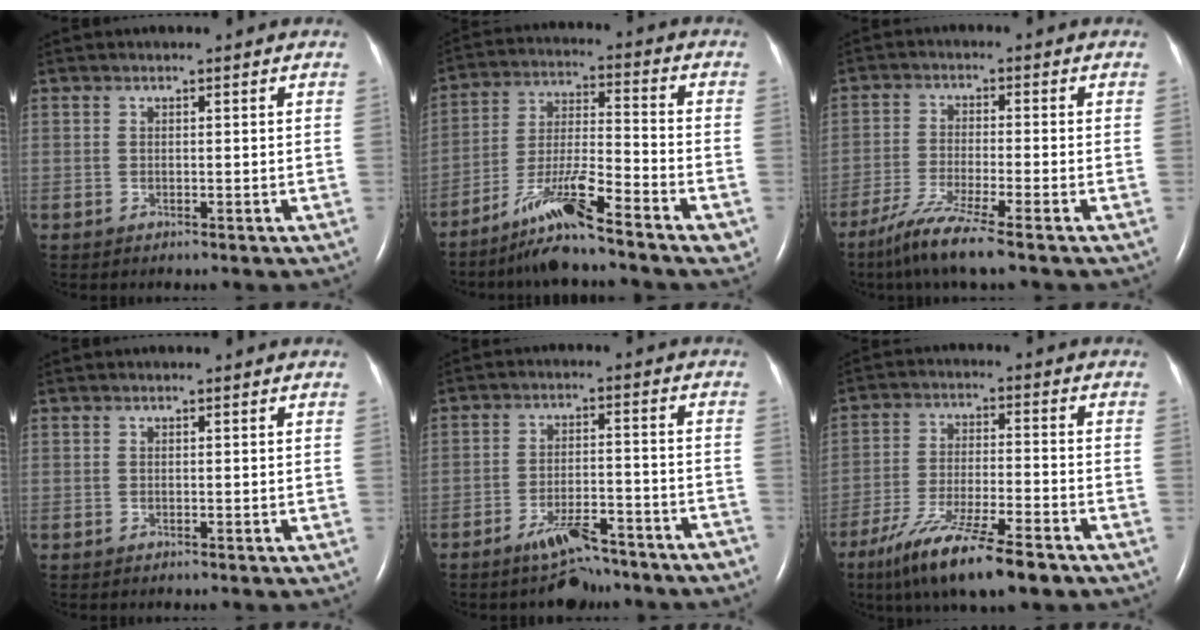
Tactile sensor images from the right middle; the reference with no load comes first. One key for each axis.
{"total": 11.6, "fx": -8.1, "fy": 0.4, "fz": 8.2, "tx": -0.150, "ty": -0.014, "tz": -0.147}
{"total": 7.7, "fx": -5.6, "fy": -0.7, "fz": 5.2, "tx": -0.104, "ty": -0.029, "tz": -0.107}
{"total": 0.0}
{"total": 9.2, "fx": -7.7, "fy": 2.3, "fz": 4.5, "tx": -0.063, "ty": 0.000, "tz": -0.117}
{"total": 14.3, "fx": -9.9, "fy": 1.9, "fz": 10.1, "tx": -0.186, "ty": -0.040, "tz": -0.172}